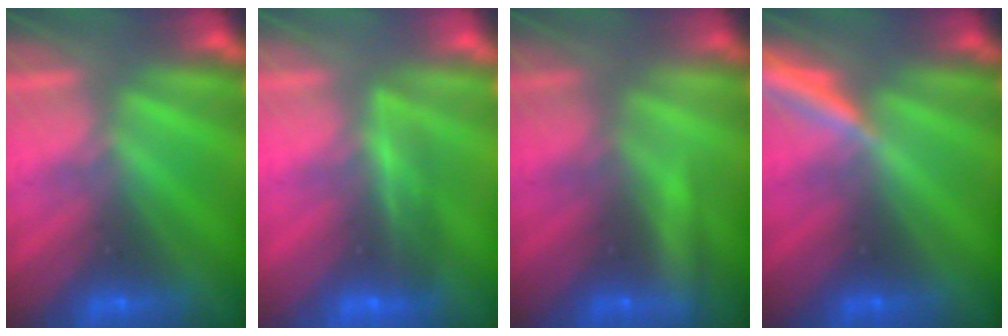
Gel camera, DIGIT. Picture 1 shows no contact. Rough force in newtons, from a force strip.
{"total": 1.8}
{"total": 2.1}
{"total": 4.6}